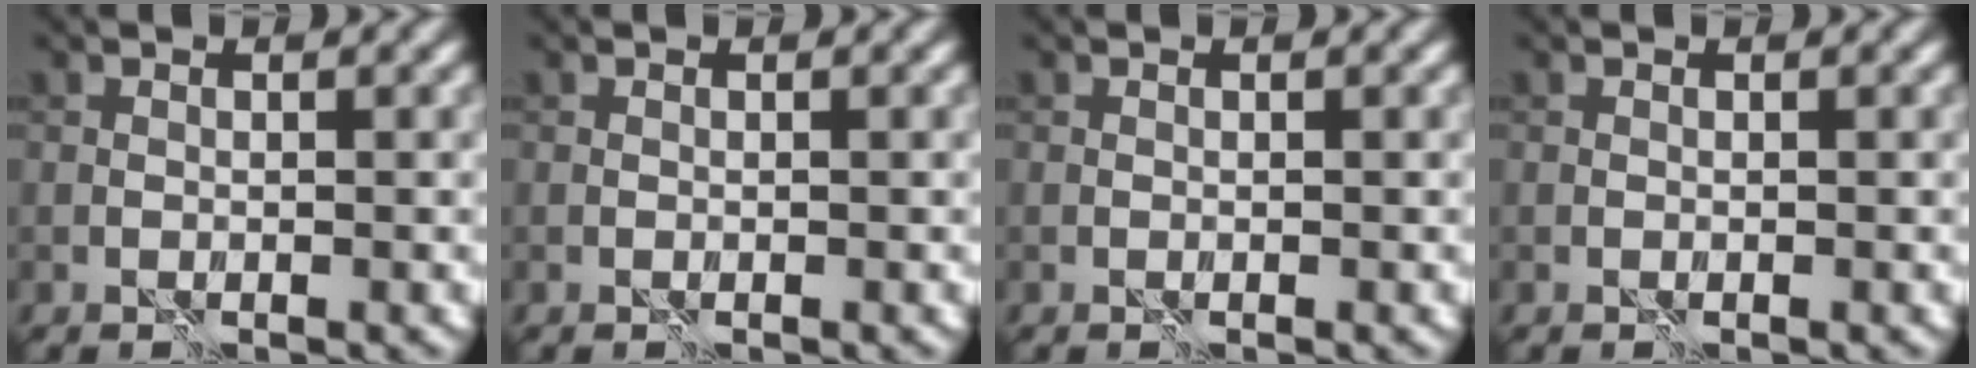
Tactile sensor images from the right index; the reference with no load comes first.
{"total": 0.0}
{"total": 0.0}
{"total": 0.0}